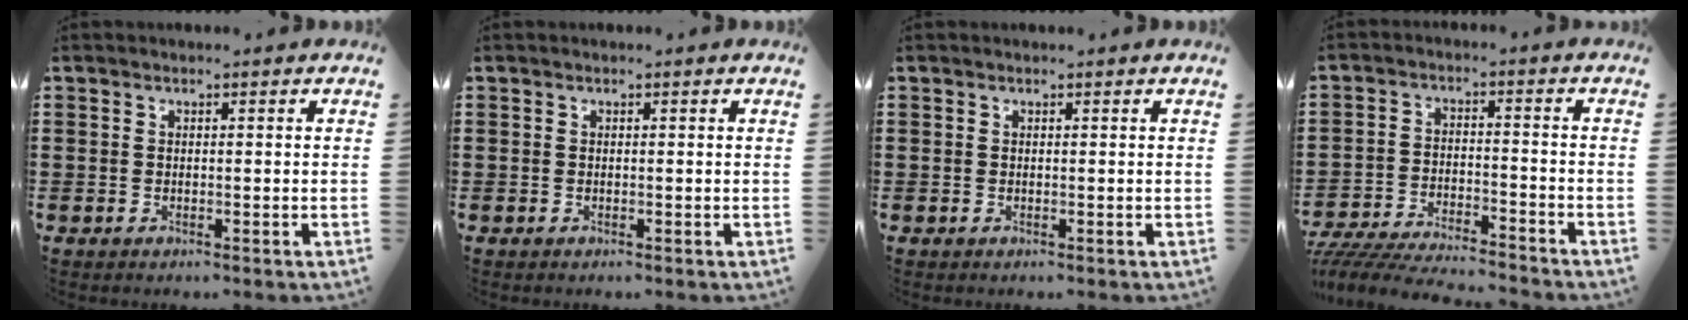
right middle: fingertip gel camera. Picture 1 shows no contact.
{"total": 0.0}
{"total": 0.0}
{"total": 5.9, "force": [-5.8, 0.4, 1.2], "torque": [-0.029, 0.002, -0.116]}